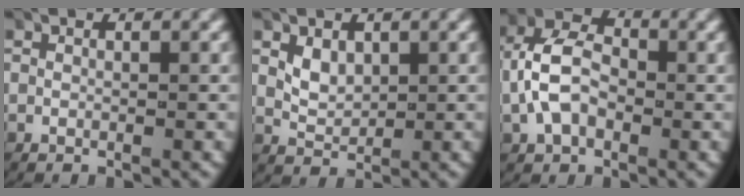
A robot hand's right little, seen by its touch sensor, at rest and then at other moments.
{"total": 2.0, "force": [0.5, 1.4, 1.3], "torque": [-0.030, -0.005, 0.015]}
{"total": 5.6, "force": [-0.1, 4.1, 3.8], "torque": [-0.087, -0.001, -0.004]}